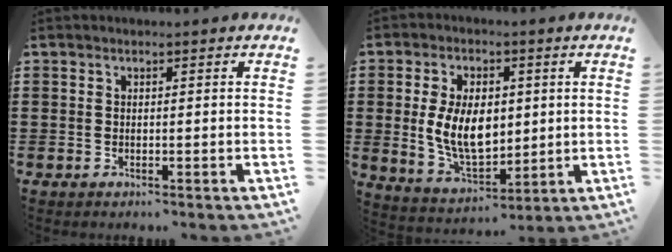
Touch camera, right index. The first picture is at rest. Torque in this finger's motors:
{"motor_torque": [2.14, 0.00, 0.82, 0.21]}